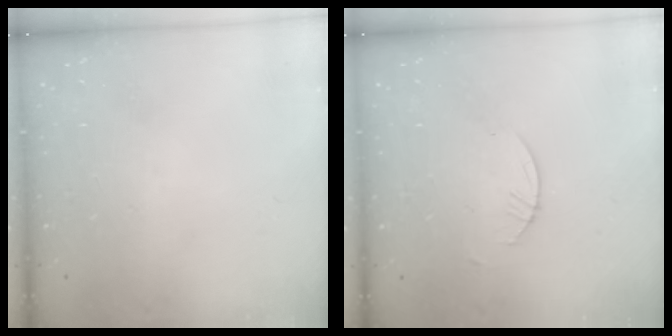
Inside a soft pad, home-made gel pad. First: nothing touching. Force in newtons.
{"total": 0.8, "press": 0.8, "slide": 0.2}